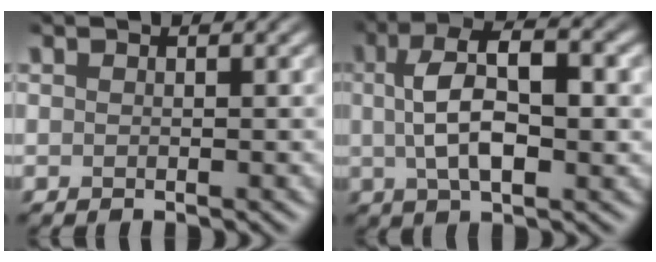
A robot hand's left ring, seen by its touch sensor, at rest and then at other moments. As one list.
[{"total": 7.3, "force": [0.6, 2.9, 6.6], "torque": [-0.122, 0.011, 0.008]}]